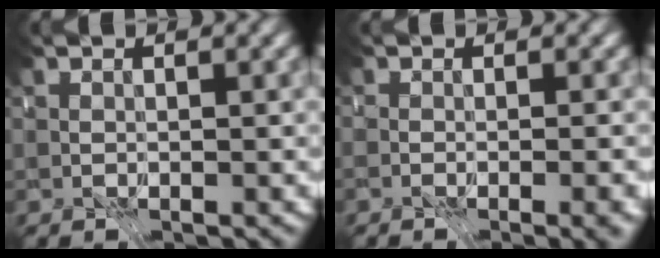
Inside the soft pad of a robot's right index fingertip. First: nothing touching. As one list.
[{"total": 3.9, "force": [-2.1, 1.5, 2.9], "torque": [0.012, -0.017, -0.025]}]